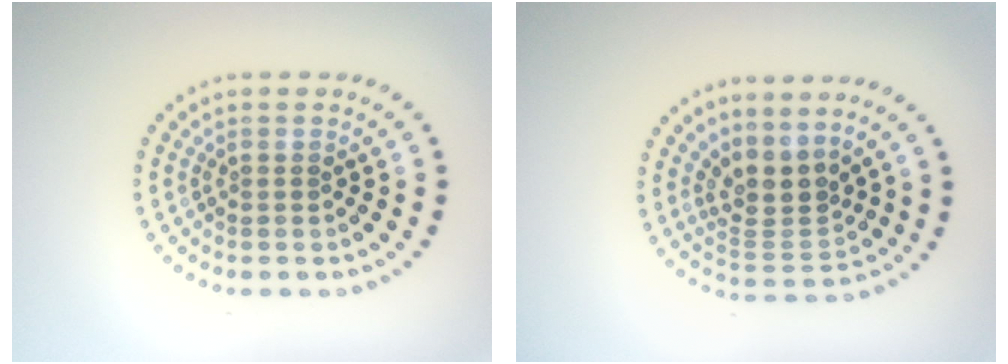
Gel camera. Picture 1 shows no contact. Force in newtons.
{"total": 3.3, "press": 2.5, "slide": 2.1}